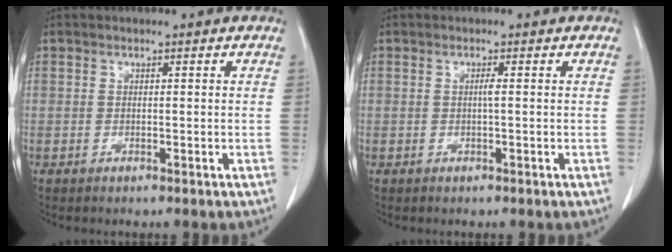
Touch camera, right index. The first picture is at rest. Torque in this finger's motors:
{"motor_torque": [0.18, -0.12, 0.08, 0.04]}